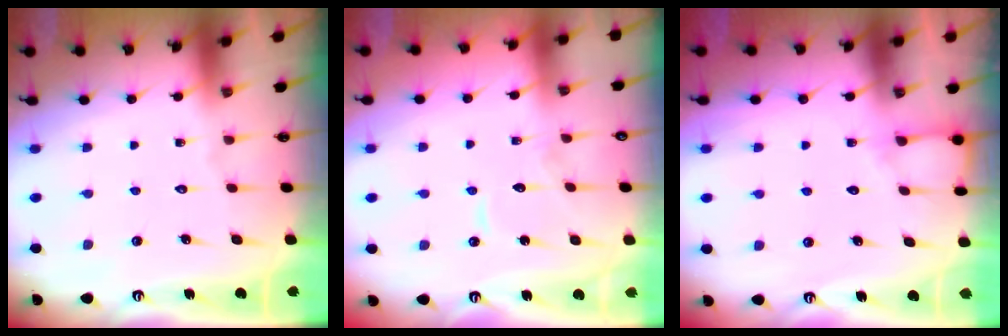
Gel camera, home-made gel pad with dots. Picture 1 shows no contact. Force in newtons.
{"total": 6.1, "press": 6.1, "slide": 0.6}
{"total": 4.8, "press": 4.8, "slide": 0.4}